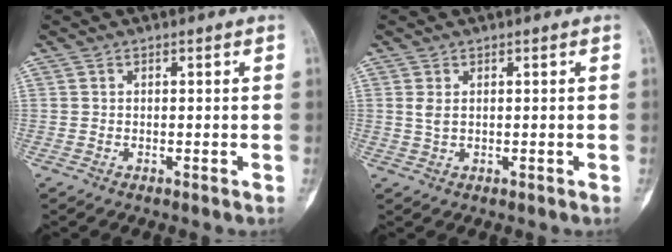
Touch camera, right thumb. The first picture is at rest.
{"total": 1.6, "force": [0.4, 0.8, 1.3], "torque": [-0.025, 0.002, 0.014]}